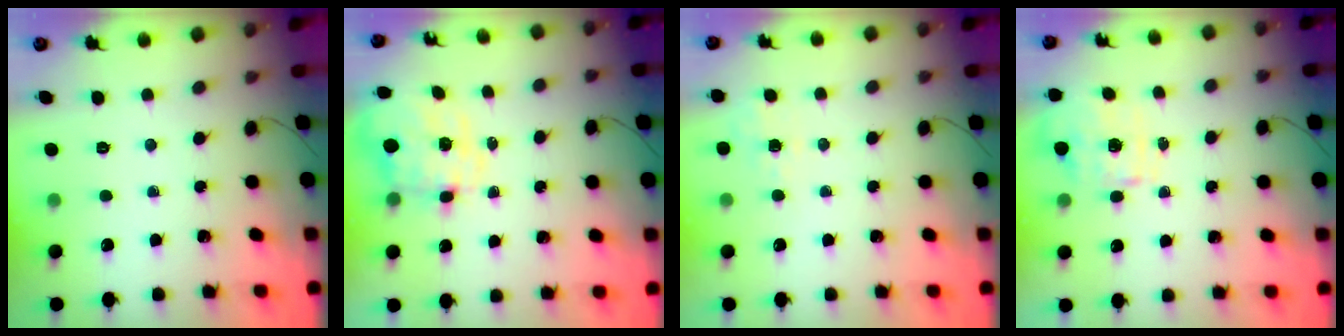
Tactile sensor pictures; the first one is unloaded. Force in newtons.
{"total": 3.7, "press": 3.2, "slide": 1.9}
{"total": 1.9, "press": 1.1, "slide": 1.6}
{"total": 1.7, "press": 1.6, "slide": 0.5}